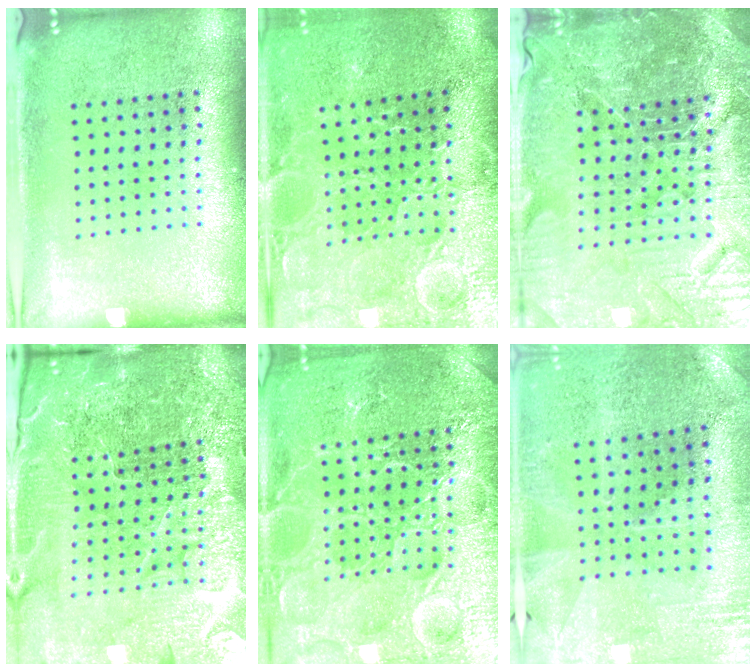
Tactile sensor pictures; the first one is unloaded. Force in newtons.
{"total": 3.7, "press": 3.6, "slide": 0.8}
{"total": 5.6, "press": 5.3, "slide": 2.0}
{"total": 5.9, "press": 5.4, "slide": 2.3}
{"total": 7.4, "press": 7.4, "slide": 0.9}
{"total": 0.7, "press": 0.6, "slide": 0.3}